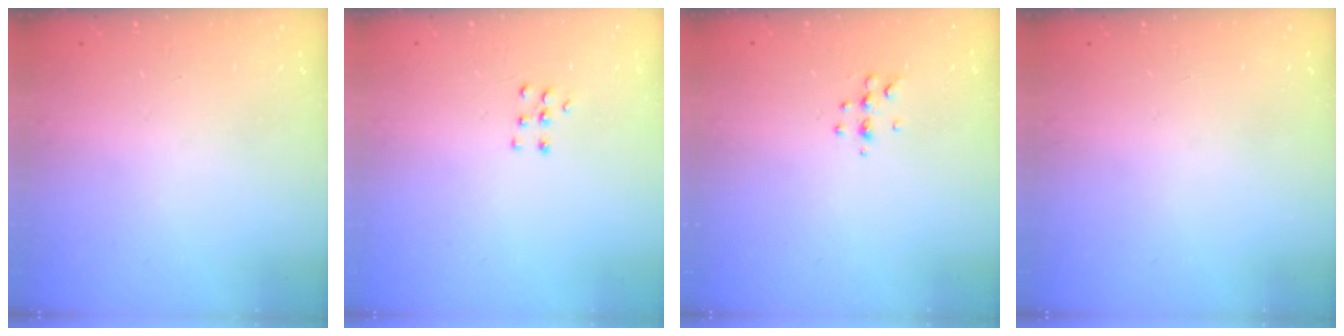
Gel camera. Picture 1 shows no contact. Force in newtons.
{"total": 4.6, "press": 4.5, "slide": 0.5}
{"total": 5.3, "press": 5.1, "slide": 1.5}
{"total": 0.0}